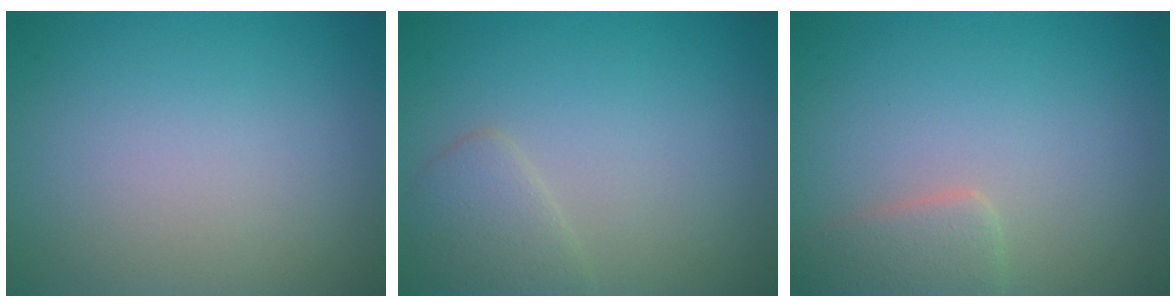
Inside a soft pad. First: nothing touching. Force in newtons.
{"total": 2.0, "press": 2.0, "slide": 0.1}
{"total": 2.4, "press": 2.4, "slide": 0.1}